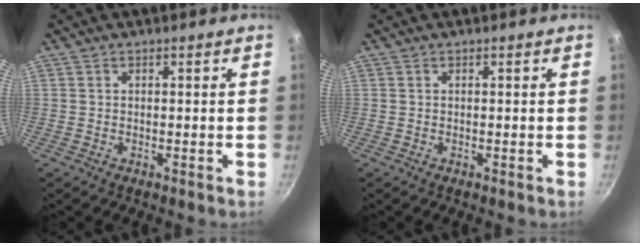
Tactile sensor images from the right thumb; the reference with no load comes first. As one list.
[{"total": 0.0}]